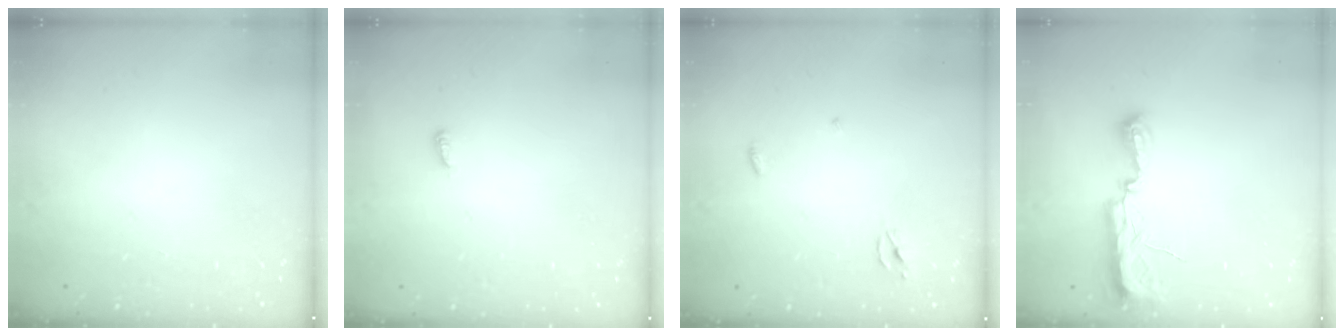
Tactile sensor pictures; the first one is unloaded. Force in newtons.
{"total": 2.9, "press": 2.9, "slide": 0.3}
{"total": 2.3, "press": 2.3, "slide": 0.1}
{"total": 7.7, "press": 7.7, "slide": 0.7}